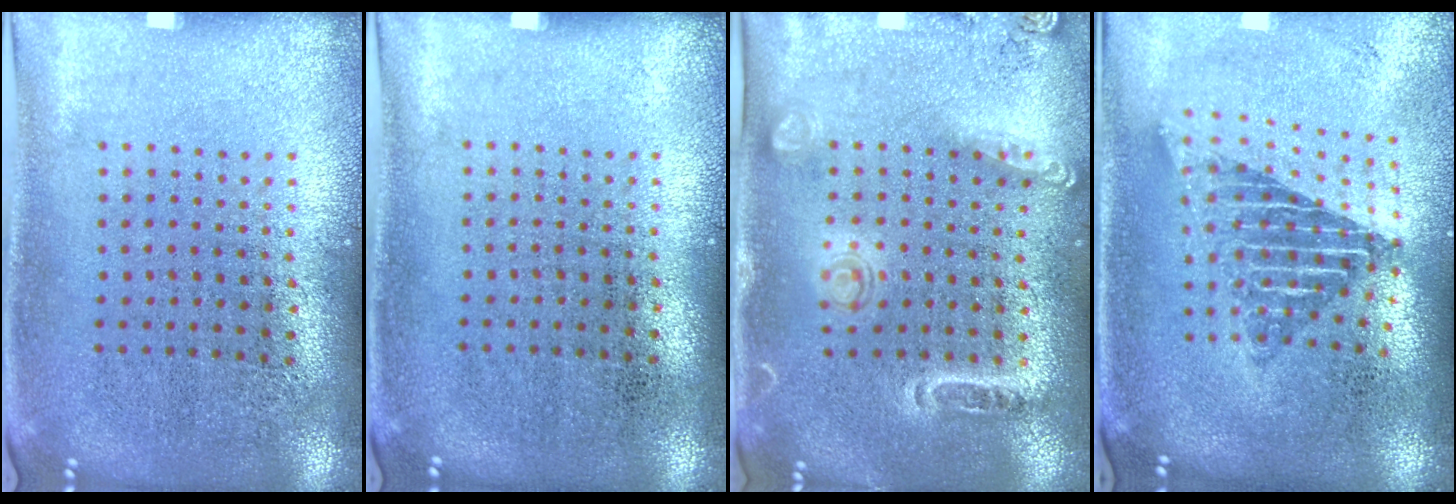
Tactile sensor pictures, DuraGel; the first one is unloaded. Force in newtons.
{"total": 0.0}
{"total": 1.7, "press": 1.5, "slide": 0.8}
{"total": 1.9, "press": 1.5, "slide": 1.1}